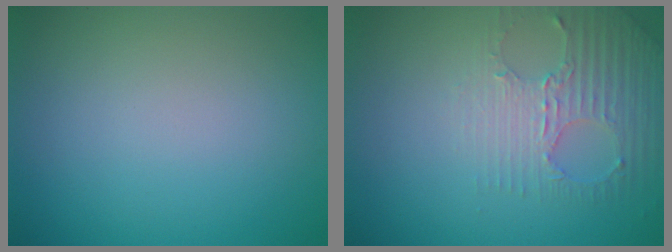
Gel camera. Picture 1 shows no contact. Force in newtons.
{"total": 2.9, "press": 2.7, "slide": 1.1}